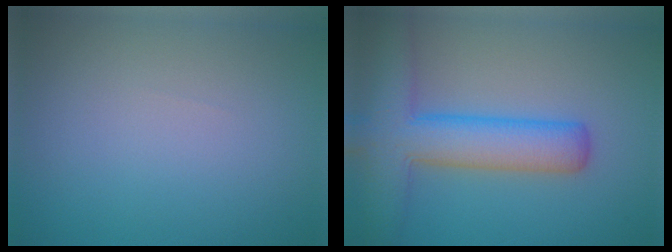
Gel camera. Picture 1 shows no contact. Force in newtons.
{"total": 7.6, "press": 7.6, "slide": 0.3}